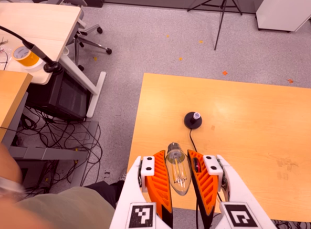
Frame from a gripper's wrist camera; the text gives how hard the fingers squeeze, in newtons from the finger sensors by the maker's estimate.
{"total": 17.9, "left": 19.0, "right": 16.7}